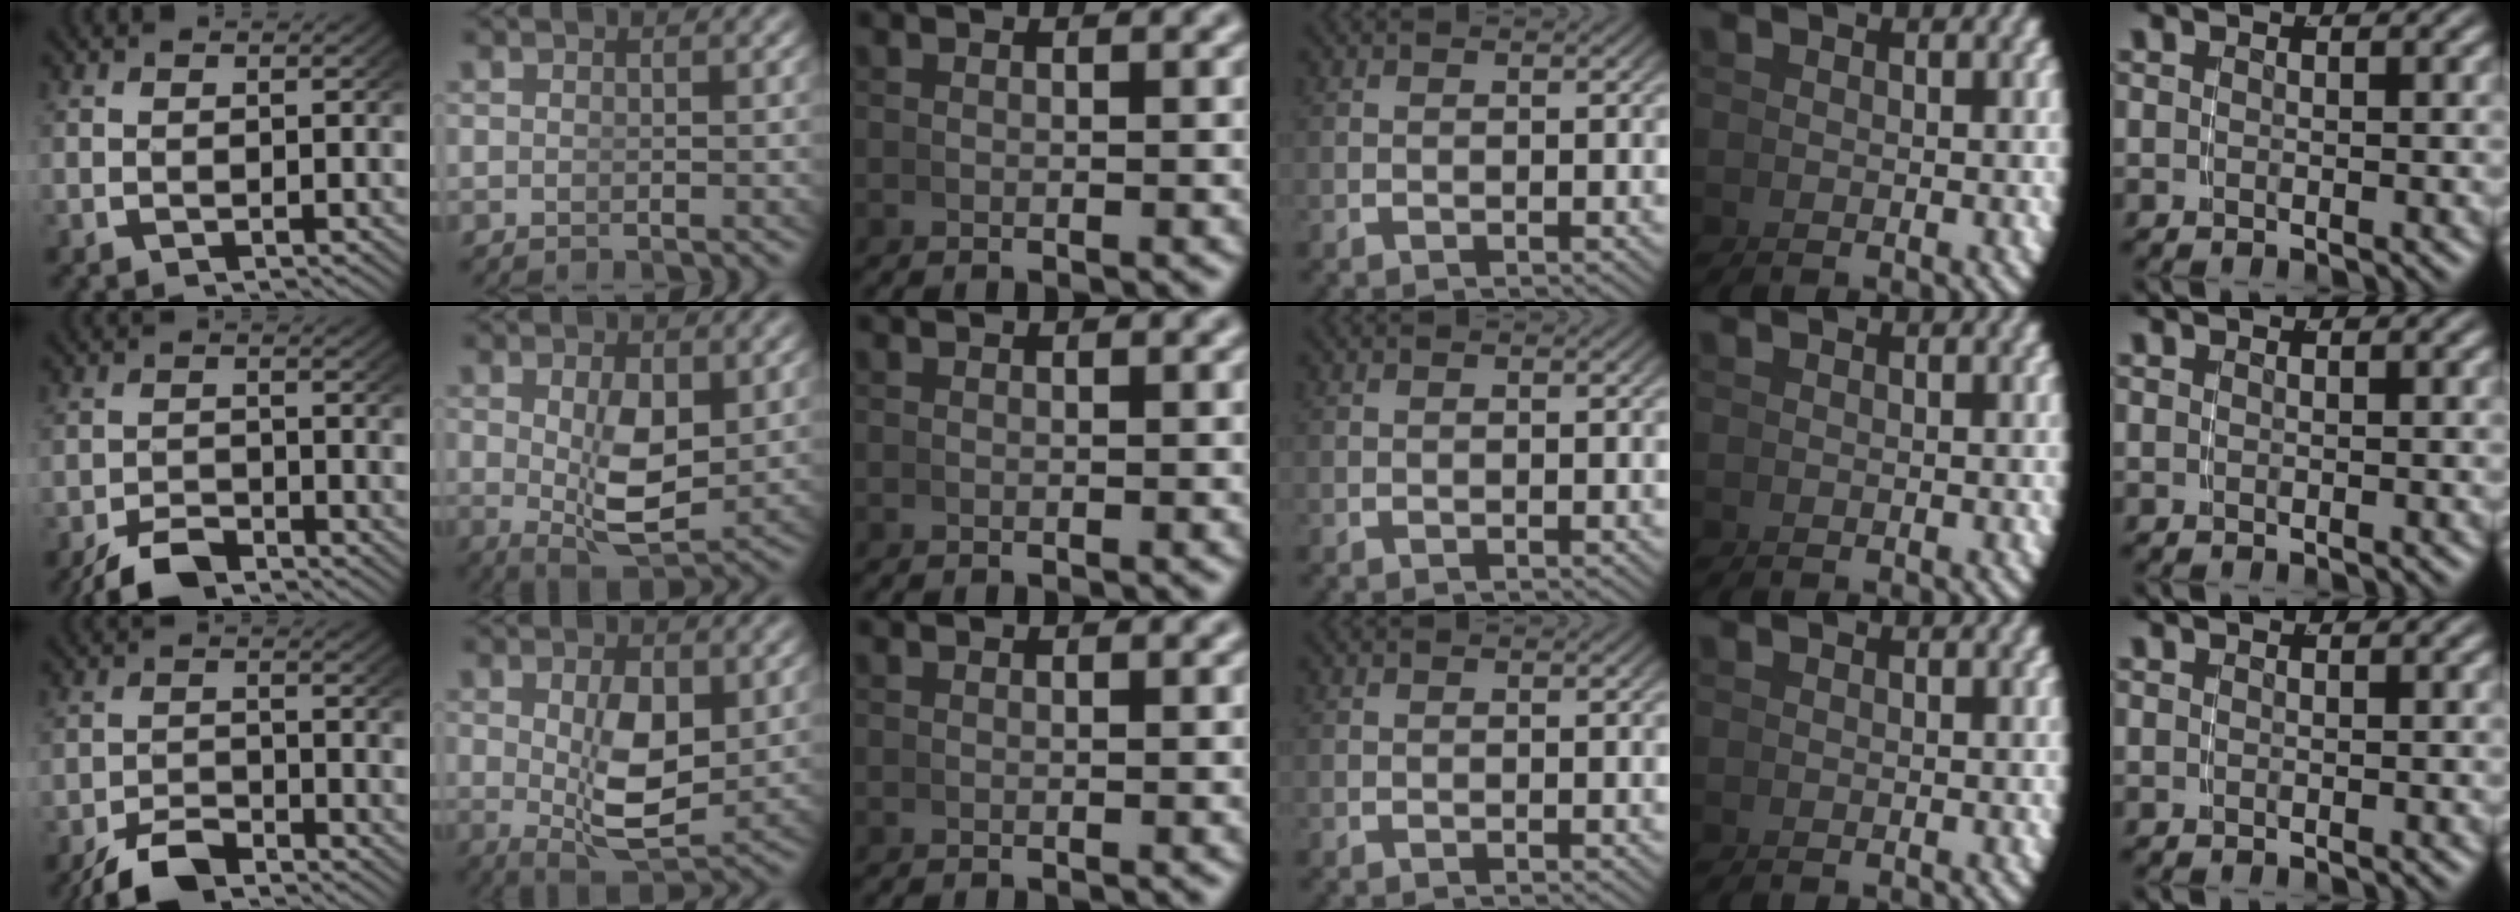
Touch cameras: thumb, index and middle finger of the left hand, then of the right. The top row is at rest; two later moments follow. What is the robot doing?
{"motion": "grasp_and_lifting", "object": "pen"}